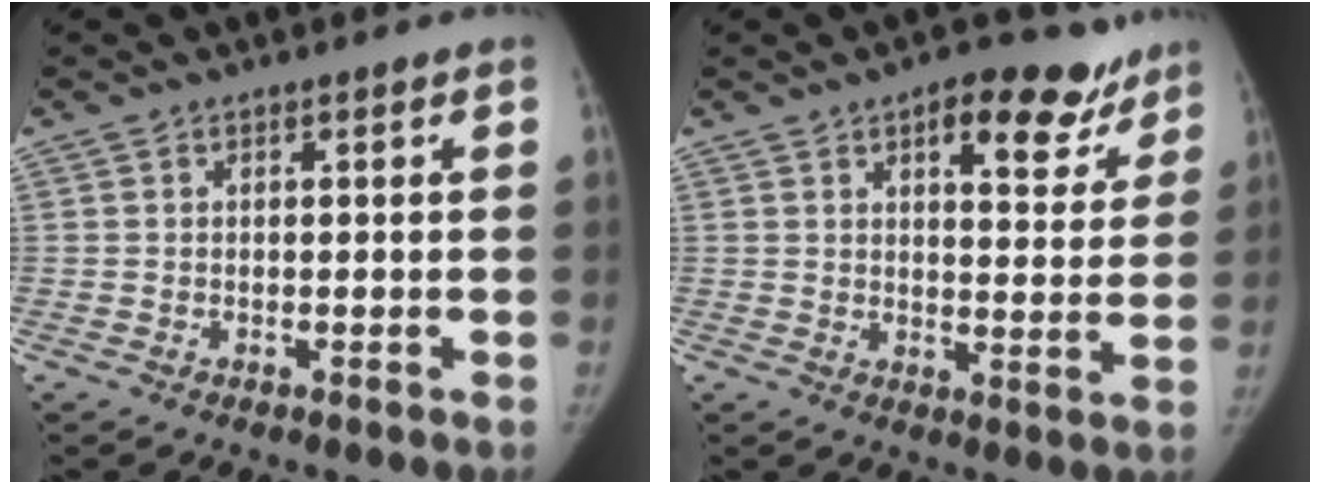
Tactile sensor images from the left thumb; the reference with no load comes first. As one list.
[{"total": 16.0, "force": [10.1, 8.2, 9.3], "torque": [-0.059, -0.047, 0.142]}]